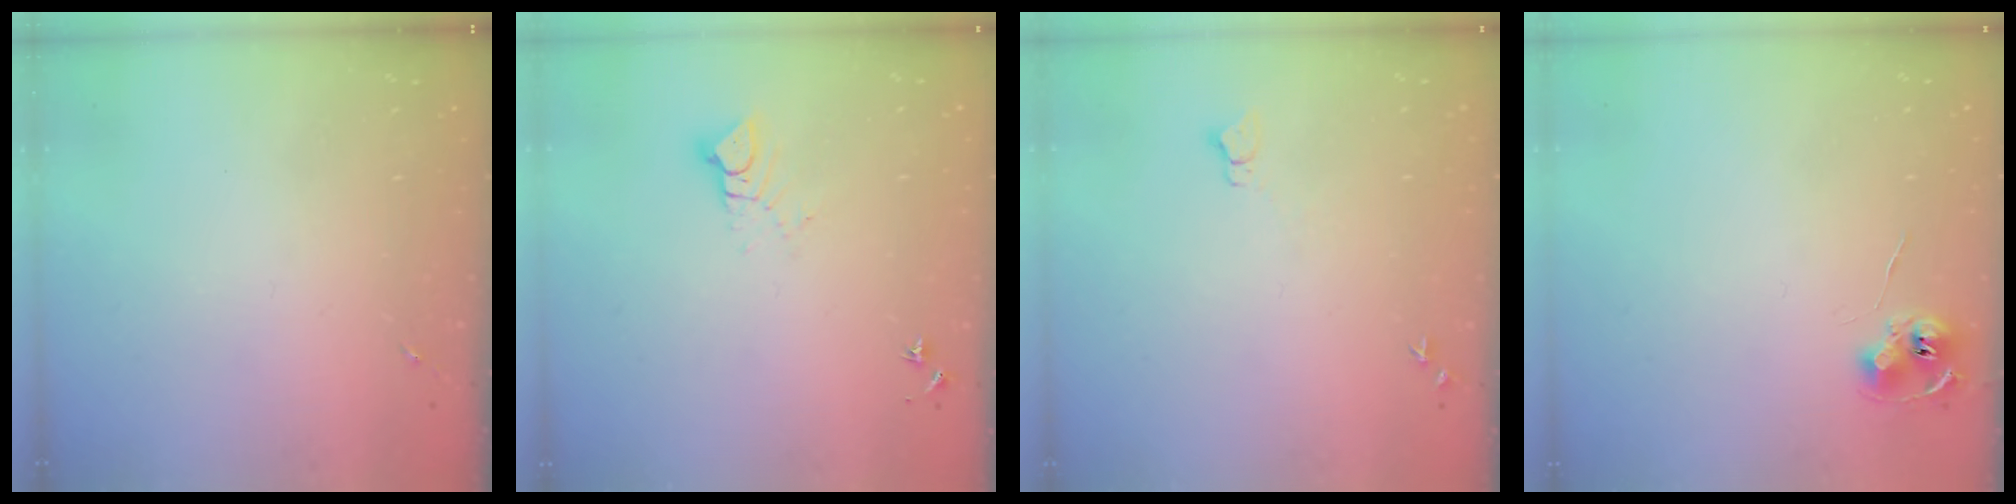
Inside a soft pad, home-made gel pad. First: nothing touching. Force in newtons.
{"total": 6.3, "press": 6.3, "slide": 0.1}
{"total": 4.1, "press": 4.0, "slide": 0.5}
{"total": 7.5, "press": 7.5, "slide": 0.5}